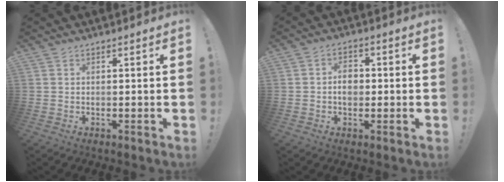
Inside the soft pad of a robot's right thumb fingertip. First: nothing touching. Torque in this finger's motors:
{"motor_torque": [0.02, -0.02, 0.00, 0.00, 0.00]}